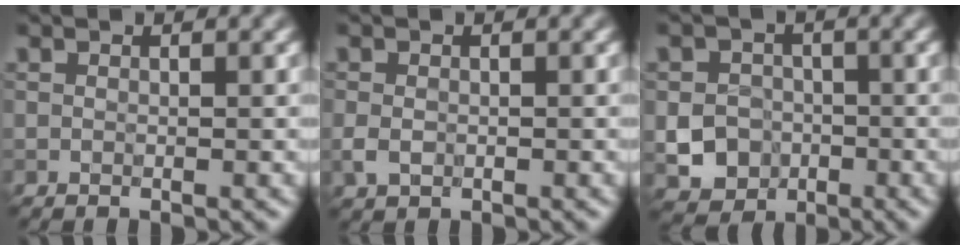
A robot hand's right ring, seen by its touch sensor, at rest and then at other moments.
{"total": 1.6, "force": [-0.3, 1.2, 1.0], "torque": [-0.022, -0.004, -0.007]}
{"total": 4.7, "force": [-1.2, 4.2, 1.7], "torque": [-0.017, -0.002, -0.038]}